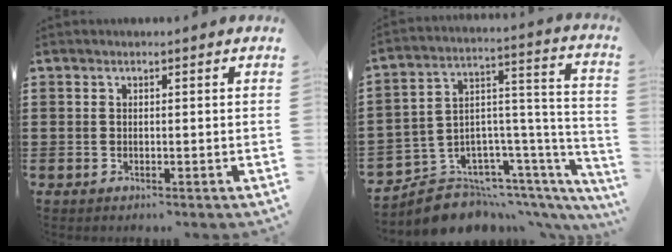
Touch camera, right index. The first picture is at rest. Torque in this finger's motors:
{"motor_torque": [-2.05, 0.08, -1.05, -0.21]}